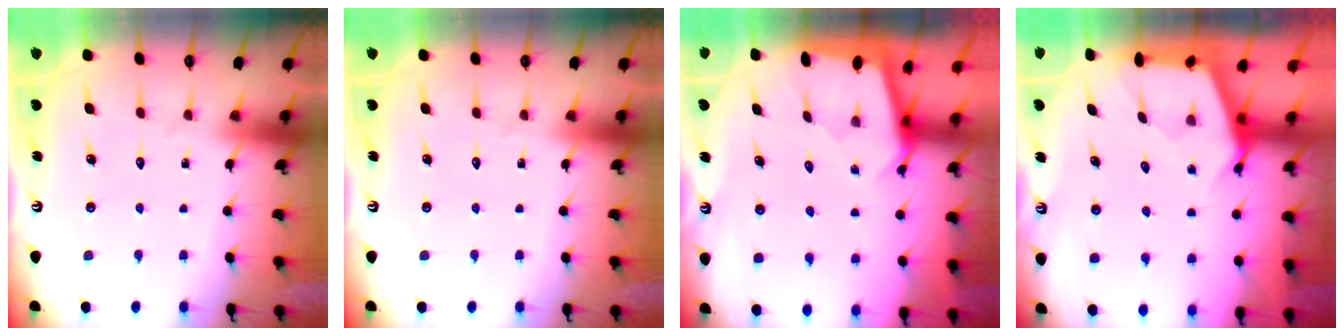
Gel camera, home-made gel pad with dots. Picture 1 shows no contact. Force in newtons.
{"total": 0.0}
{"total": 1.6, "press": 1.6, "slide": 0.3}
{"total": 2.7, "press": 2.7, "slide": 0.3}